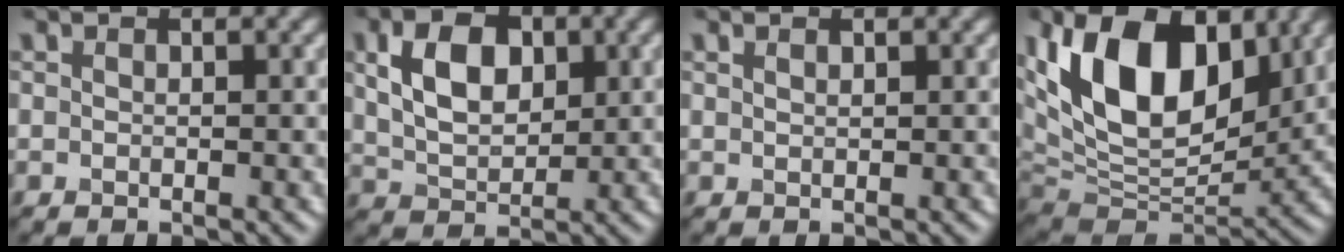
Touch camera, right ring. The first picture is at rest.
{"total": 6.3, "force": [1.7, 3.9, 4.6], "torque": [-0.086, 0.006, 0.028]}
{"total": 0.6, "force": [0.5, 0.2, 0.3], "torque": [-0.005, 0.000, 0.010]}
{"total": 14.9, "force": [5.5, 8.5, 11.0], "torque": [-0.198, 0.018, 0.090]}